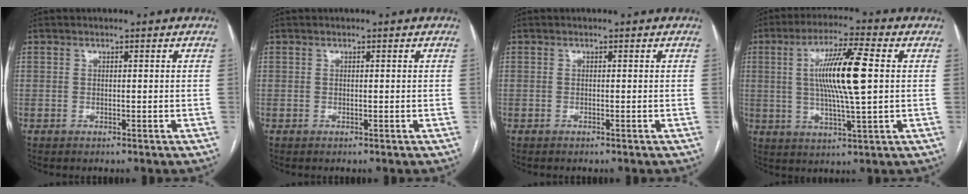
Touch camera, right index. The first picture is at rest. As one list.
[{"total": 0.0}, {"total": 0.0}, {"total": 12.2, "force": [1.7, 0.8, 12.0], "torque": [-0.222, 0.004, 0.031]}]